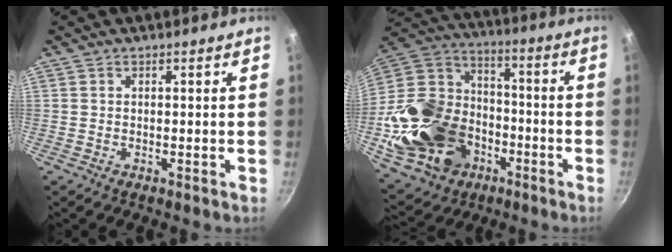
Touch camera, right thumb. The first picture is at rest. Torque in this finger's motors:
{"motor_torque": [0.82, 0.82, 0.32, -0.30, 0.19]}